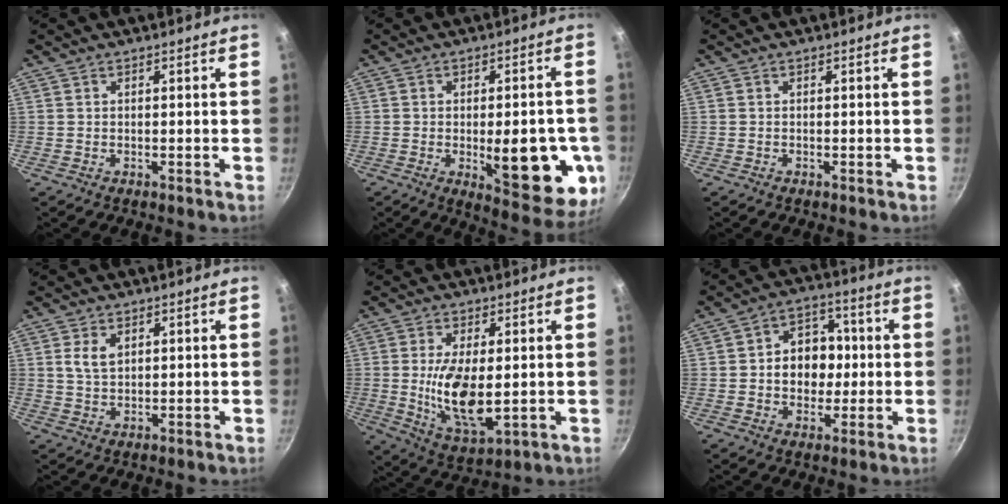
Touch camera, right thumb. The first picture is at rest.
{"total": 17.4, "force": [-3.3, 6.7, 15.8], "torque": [-0.167, -0.009, -0.035]}
{"total": 0.0}
{"total": 4.0, "force": [1.3, 2.6, 2.8], "torque": [-0.046, -0.002, 0.024]}
{"total": 12.3, "force": [0.0, 5.3, 11.1], "torque": [-0.209, -0.019, 0.008]}
{"total": 10.5, "force": [0.1, 8.4, 6.2], "torque": [-0.049, 0.014, -0.007]}